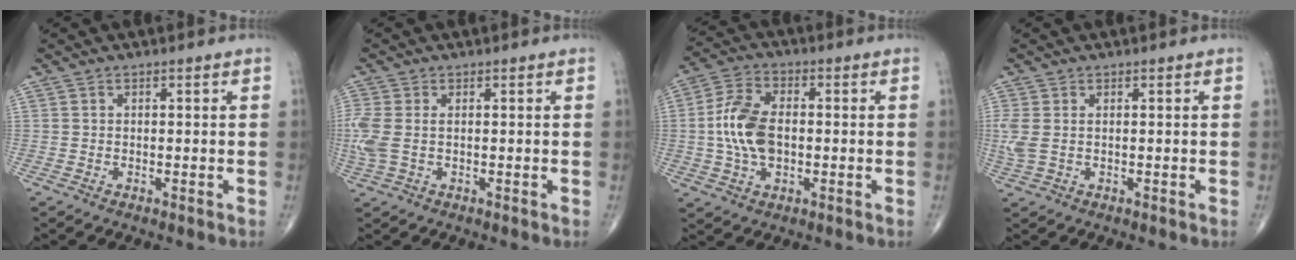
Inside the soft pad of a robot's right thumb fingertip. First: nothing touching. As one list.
[{"total": 5.5, "force": [0.1, 3.1, 4.5], "torque": [-0.140, 0.007, 0.008]}, {"total": 10.9, "force": [-0.4, 6.5, 8.8], "torque": [-0.176, 0.013, -0.009]}, {"total": 3.7, "force": [0.4, 2.1, 3.0], "torque": [-0.097, 0.011, 0.016]}]